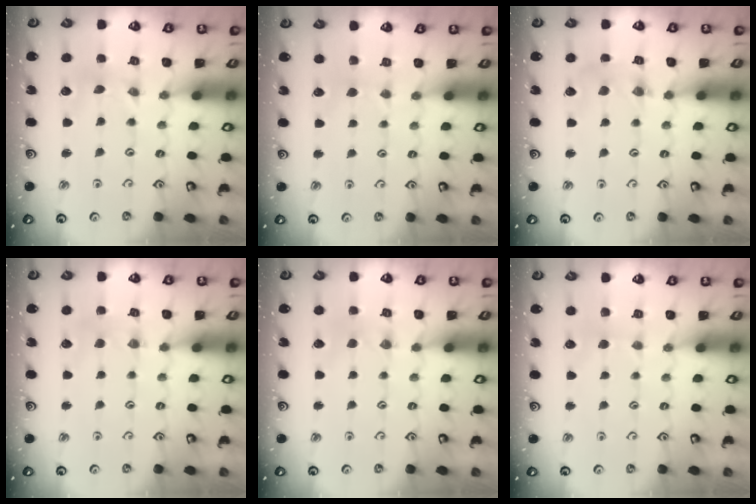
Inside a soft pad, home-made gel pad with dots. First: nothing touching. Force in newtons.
{"total": 1.5, "press": 1.5, "slide": 0.2}
{"total": 2.4, "press": 2.3, "slide": 0.4}
{"total": 3.6, "press": 3.6, "slide": 0.5}
{"total": 1.1, "press": 1.1, "slide": 0.3}
{"total": 2.1, "press": 2.0, "slide": 0.3}